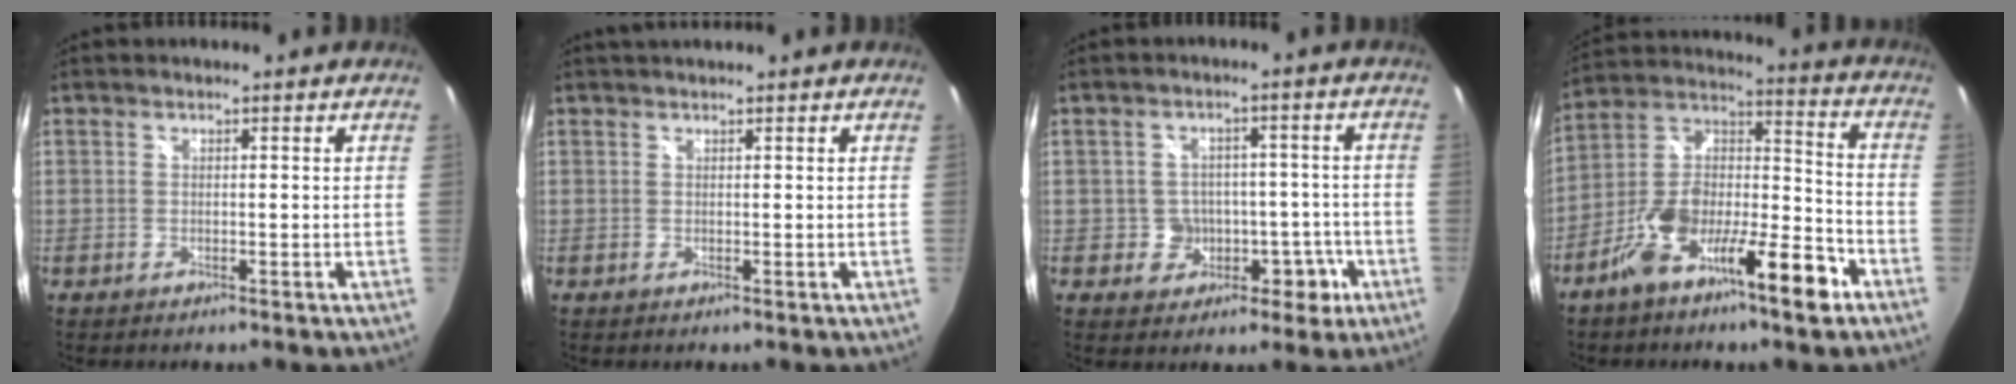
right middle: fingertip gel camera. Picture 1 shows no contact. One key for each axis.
{"total": 1.9, "fx": 1.6, "fy": -0.1, "fz": 0.9, "tx": -0.020, "ty": 0.006, "tz": 0.023}
{"total": 7.4, "fx": -2.8, "fy": 6.6, "fz": 1.8, "tx": -0.036, "ty": 0.029, "tz": -0.019}
{"total": 15.8, "fx": -8.9, "fy": 4.8, "fz": 12.1, "tx": -0.208, "ty": 0.016, "tz": -0.156}